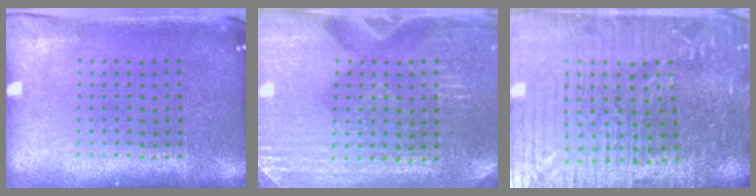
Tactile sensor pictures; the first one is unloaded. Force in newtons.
{"total": 3.0, "press": 2.9, "slide": 0.2}
{"total": 5.4, "press": 5.0, "slide": 2.1}